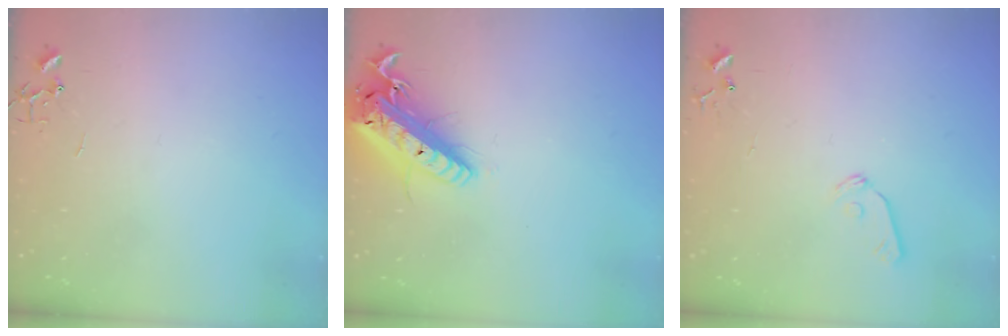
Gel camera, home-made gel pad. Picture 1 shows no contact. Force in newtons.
{"total": 20.4, "press": 20.0, "slide": 4.2}
{"total": 7.3, "press": 7.3, "slide": 0.7}